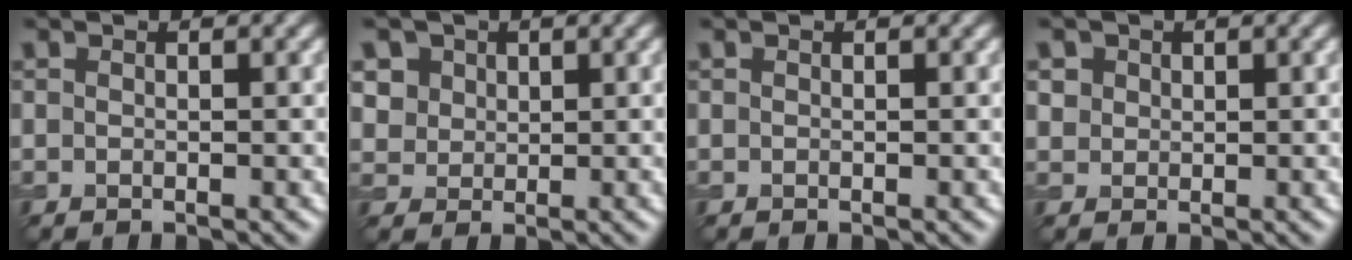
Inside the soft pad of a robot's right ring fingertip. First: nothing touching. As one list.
[{"total": 4.1, "force": [2.0, 3.2, 1.5], "torque": [-0.048, 0.000, 0.042]}, {"total": 0.0}, {"total": 2.0, "force": [1.0, 1.7, 0.7], "torque": [-0.025, -0.001, 0.027]}]